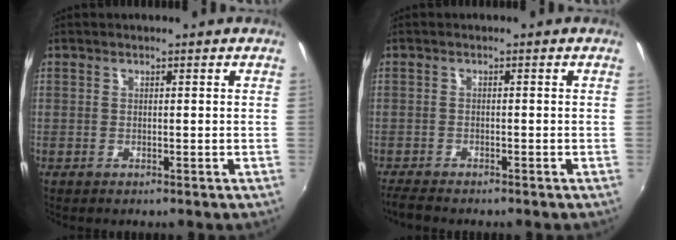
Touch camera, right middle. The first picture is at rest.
{"total": 3.2, "force": [-3.0, 0.3, 1.1], "torque": [-0.030, -0.019, -0.058]}